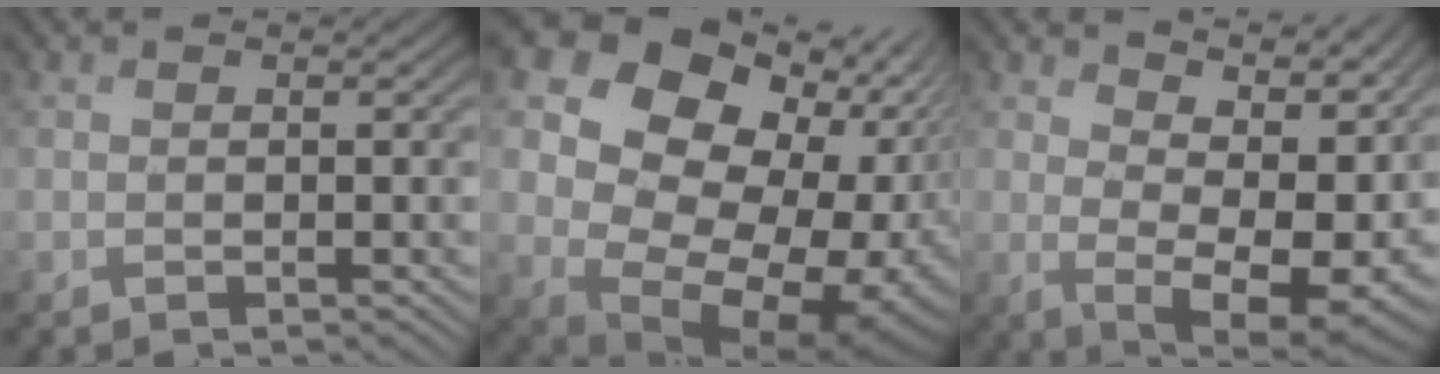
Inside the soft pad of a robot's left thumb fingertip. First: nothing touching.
{"total": 18.4, "force": [5.4, 14.0, 10.5], "torque": [-0.177, -0.005, 0.112]}
{"total": 12.6, "force": [5.5, 6.3, 9.4], "torque": [-0.143, -0.003, 0.094]}